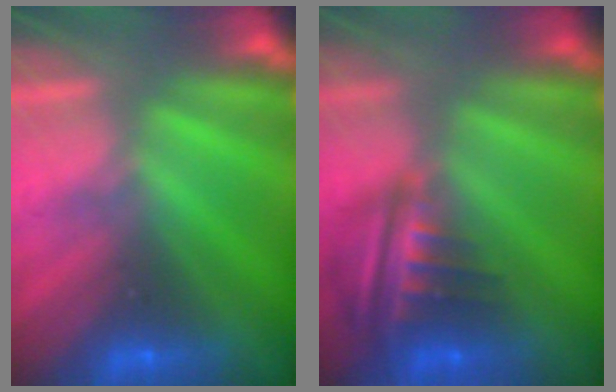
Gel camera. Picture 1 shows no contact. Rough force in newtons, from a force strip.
{"total": 6.7}